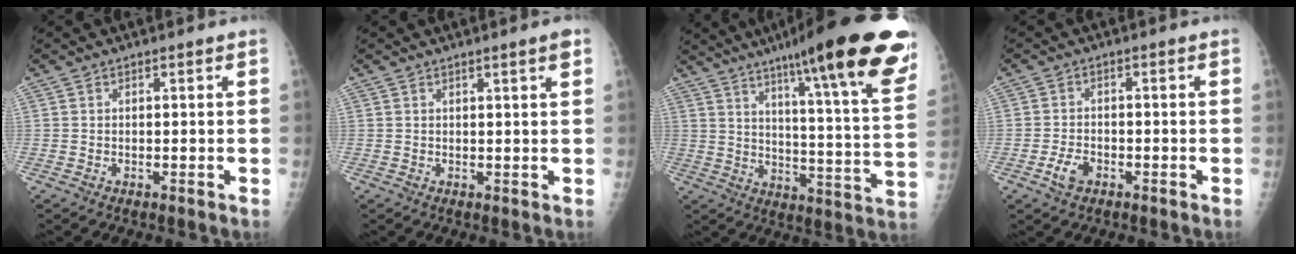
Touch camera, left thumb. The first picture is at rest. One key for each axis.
{"total": 2.1, "fx": 1.2, "fy": -0.2, "fz": 1.6, "tx": -0.025, "ty": -0.006, "tz": 0.018}
{"total": 27.8, "fx": 17.9, "fy": 3.2, "fz": 21.1, "tx": -0.280, "ty": -0.073, "tz": 0.250}
{"total": 3.4, "fx": -1.8, "fy": 2.1, "fz": 2.1, "tx": -0.038, "ty": 0.009, "tz": -0.031}